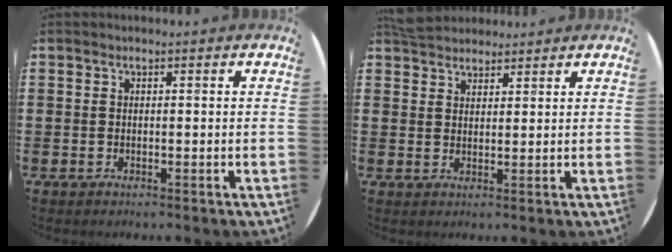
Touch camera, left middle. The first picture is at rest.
{"total": 3.6, "force": [3.5, 1.0, 0.2], "torque": [-0.005, -0.006, 0.067]}